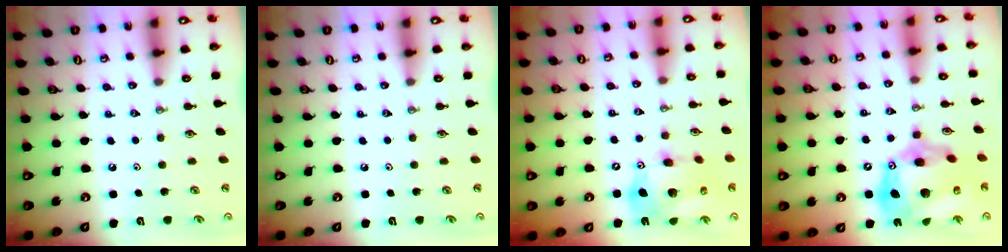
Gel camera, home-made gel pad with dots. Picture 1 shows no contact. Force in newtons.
{"total": 0.0}
{"total": 16.9, "press": 16.7, "slide": 2.6}
{"total": 24.0, "press": 23.8, "slide": 2.6}